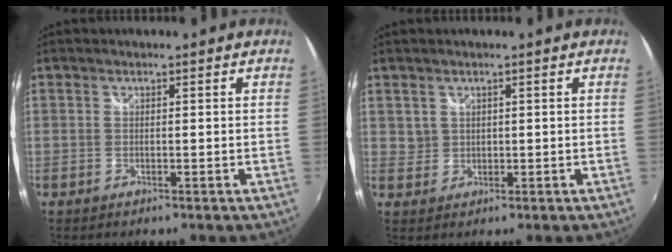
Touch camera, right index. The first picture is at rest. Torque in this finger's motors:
{"motor_torque": [-0.19, 0.12, -0.02, -0.01]}